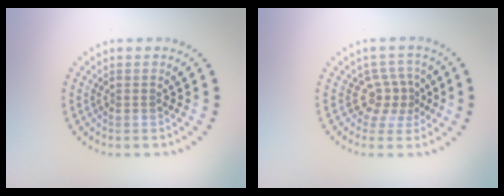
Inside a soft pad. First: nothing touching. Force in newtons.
{"total": 2.7, "press": 1.9, "slide": 1.9}